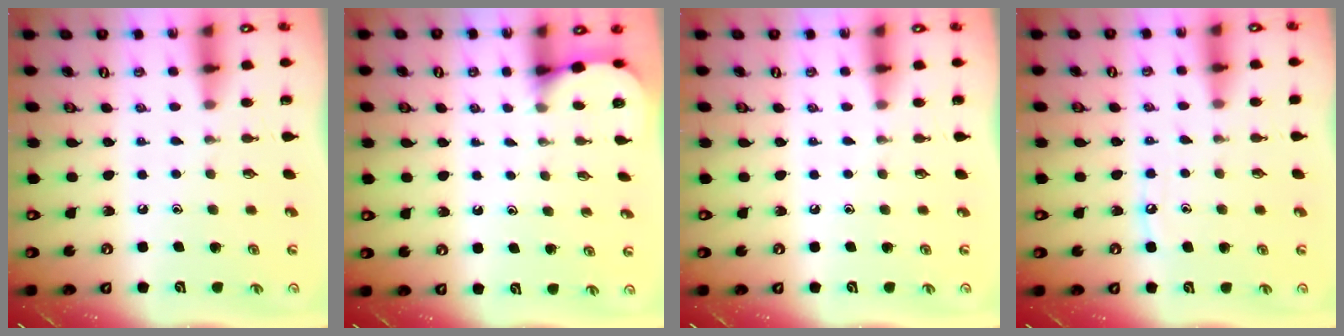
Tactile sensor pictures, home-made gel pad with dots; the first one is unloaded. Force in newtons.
{"total": 2.3, "press": 2.3, "slide": 0.2}
{"total": 0.0}
{"total": 5.5, "press": 5.5, "slide": 0.7}